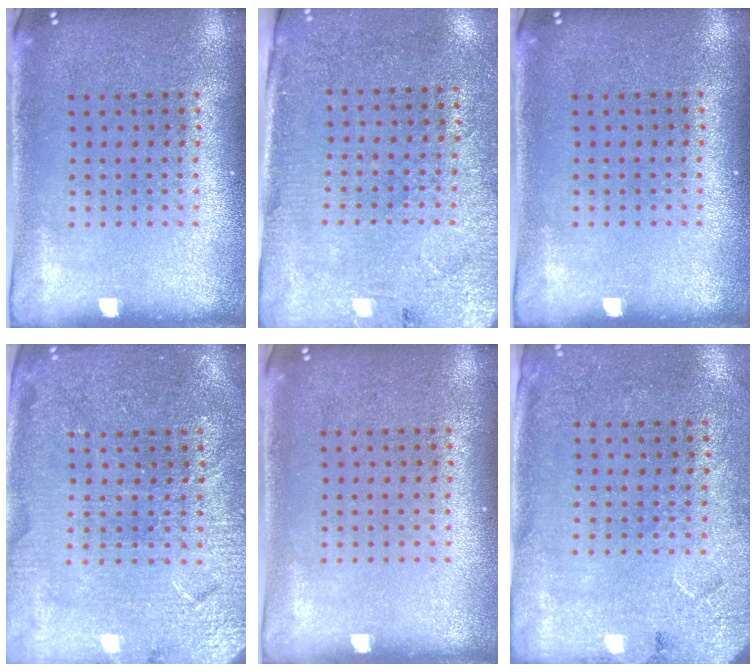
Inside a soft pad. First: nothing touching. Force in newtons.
{"total": 2.7, "press": 2.4, "slide": 1.3}
{"total": 0.0}
{"total": 3.7, "press": 3.6, "slide": 1.0}
{"total": 0.0}
{"total": 2.7, "press": 2.2, "slide": 1.6}